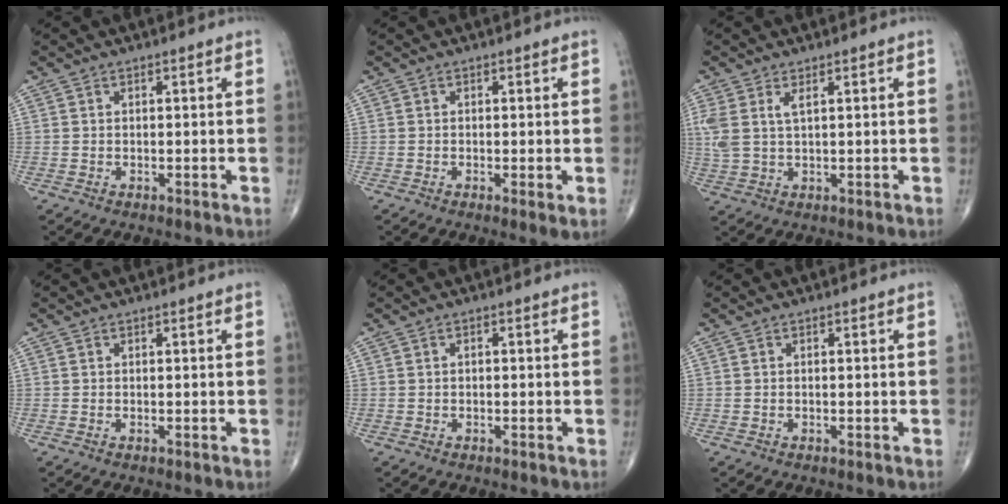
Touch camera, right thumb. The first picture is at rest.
{"total": 1.7, "force": [-0.2, 0.3, 1.6], "torque": [-0.037, -0.009, -0.008]}
{"total": 4.8, "force": [1.8, 2.0, 4.0], "torque": [-0.109, 0.007, 0.045]}
{"total": 0.0}
{"total": 0.6, "force": [-0.1, 0.4, 0.4], "torque": [-0.005, 0.004, -0.005]}
{"total": 0.0}